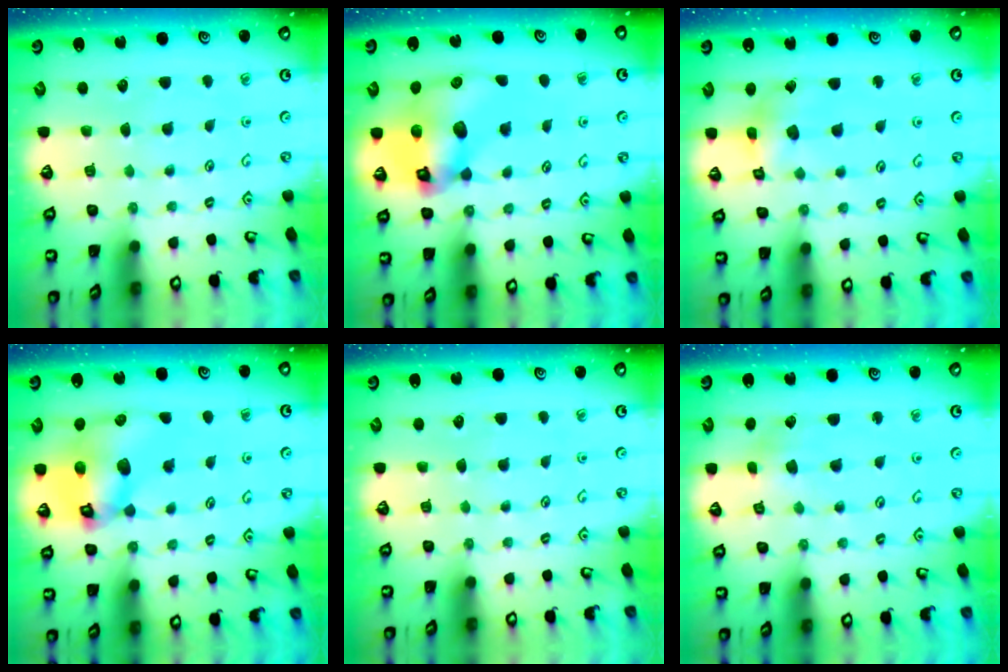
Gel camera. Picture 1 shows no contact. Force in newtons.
{"total": 16.3, "press": 16.2, "slide": 2.5}
{"total": 6.9, "press": 6.9, "slide": 0.6}
{"total": 14.9, "press": 14.7, "slide": 2.0}
{"total": 0.0}
{"total": 3.1, "press": 3.1, "slide": 0.3}